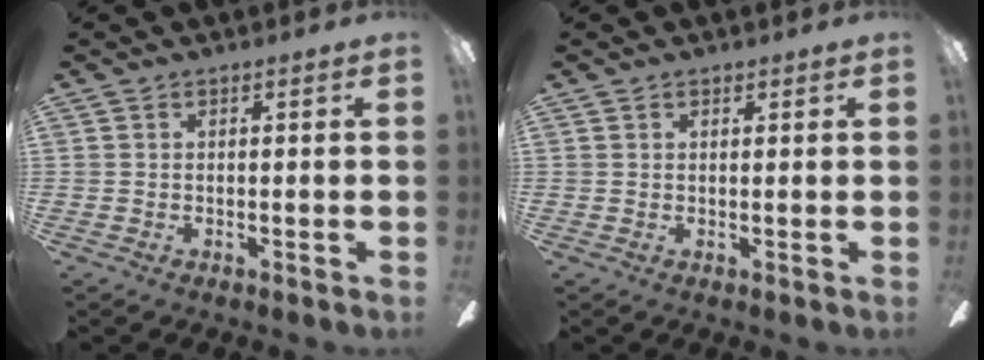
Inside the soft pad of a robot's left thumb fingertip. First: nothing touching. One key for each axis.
{"total": 1.1, "fx": 0.9, "fy": 0.7, "fz": 0.1, "tx": -0.001, "ty": 0.001, "tz": 0.017}